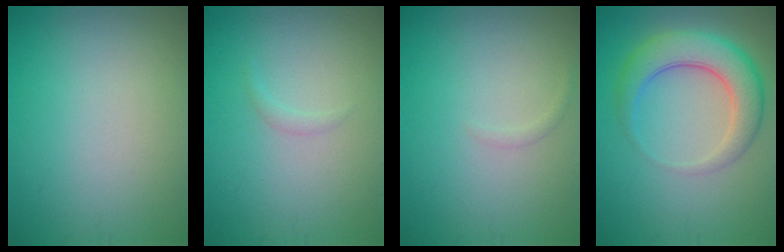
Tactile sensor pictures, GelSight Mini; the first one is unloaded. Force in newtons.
{"total": 0.6, "press": 0.6, "slide": 0.0}
{"total": 0.5, "press": 0.5, "slide": 0.0}
{"total": 6.0, "press": 6.0, "slide": 0.3}